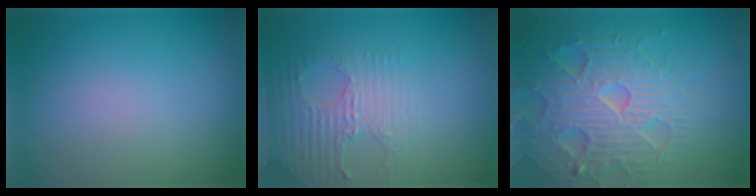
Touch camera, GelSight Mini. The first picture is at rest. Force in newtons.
{"total": 2.8, "press": 2.5, "slide": 1.3}
{"total": 7.4, "press": 7.3, "slide": 1.5}